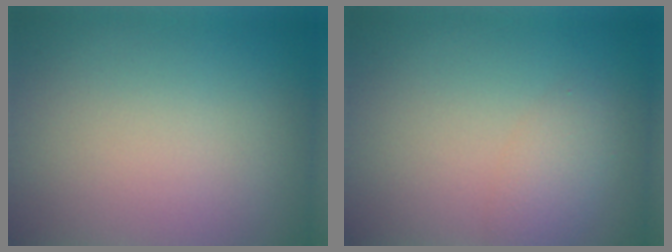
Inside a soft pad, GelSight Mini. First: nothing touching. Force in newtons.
{"total": 2.1, "press": 2.1, "slide": 0.1}